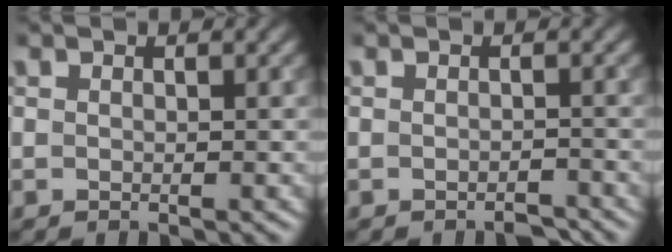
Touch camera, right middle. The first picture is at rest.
{"total": 1.1, "force": [-1.0, 0.3, 0.4], "torque": [-0.006, 0.001, -0.016]}